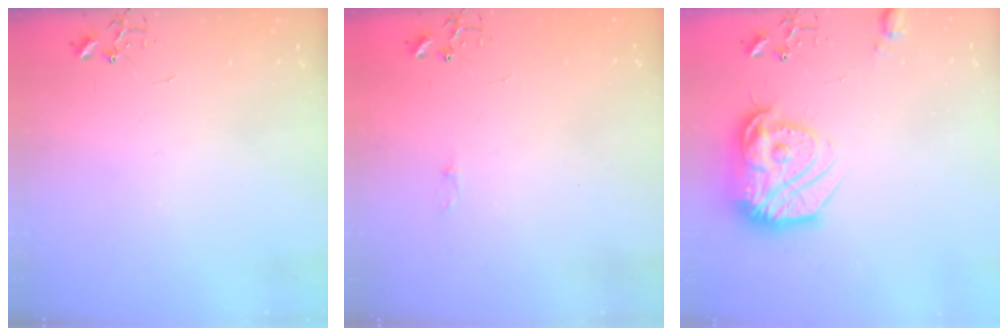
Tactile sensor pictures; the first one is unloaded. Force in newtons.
{"total": 3.3, "press": 3.2, "slide": 0.4}
{"total": 22.3, "press": 22.2, "slide": 1.9}